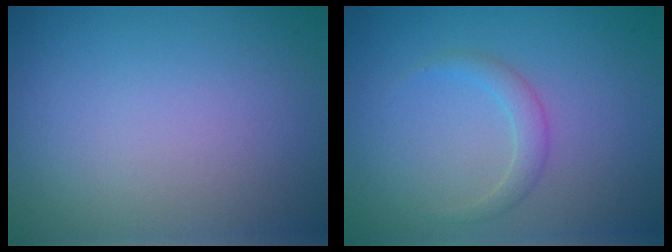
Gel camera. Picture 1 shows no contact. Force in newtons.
{"total": 1.6, "press": 1.6, "slide": 0.2}